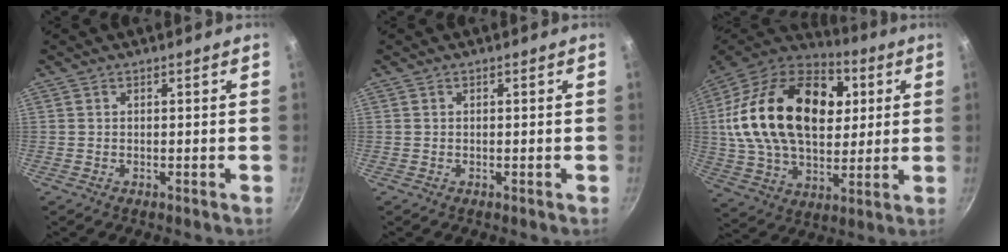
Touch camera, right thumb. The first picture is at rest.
{"total": 0.0}
{"total": 31.1, "force": [6.1, 19.9, 23.1], "torque": [-0.393, 0.015, 0.097]}